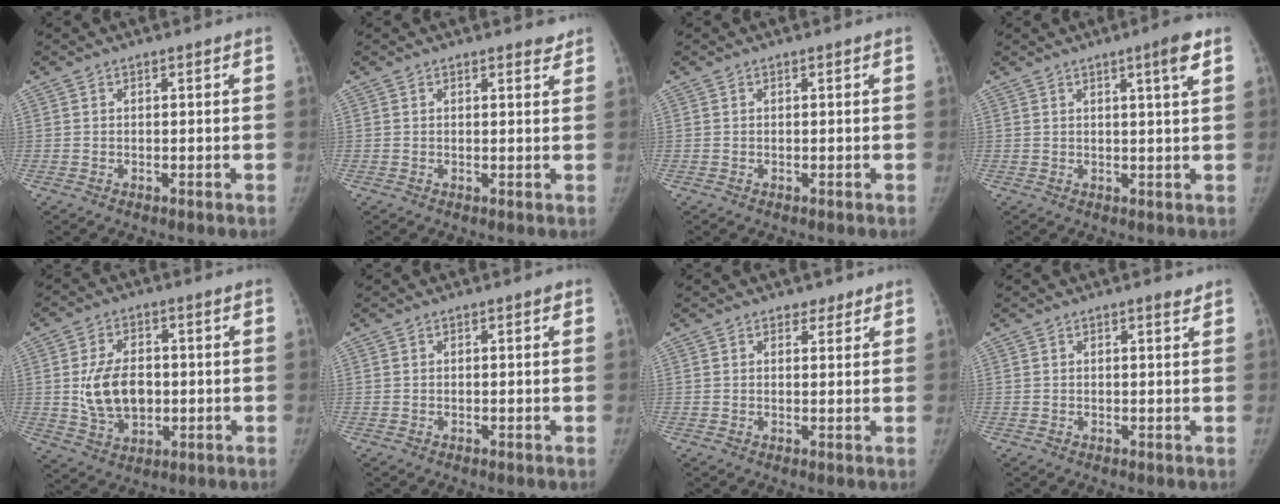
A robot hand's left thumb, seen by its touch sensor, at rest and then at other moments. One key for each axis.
{"total": 1.6, "fx": 1.5, "fy": 0.5, "fz": 0.5, "tx": 0.001, "ty": -0.011, "tz": 0.015}
{"total": 0.0}
{"total": 4.2, "fx": 2.2, "fy": 0.0, "fz": 3.6, "tx": -0.051, "ty": -0.012, "tz": 0.031}
{"total": 10.3, "fx": 0.0, "fy": 6.9, "fz": 7.7, "tx": -0.119, "ty": -0.002, "tz": 0.007}
{"total": 0.5, "fx": 0.3, "fy": 0.2, "fz": 0.4, "tx": -0.007, "ty": 0.000, "tz": 0.002}
{"total": 2.2, "fx": 1.7, "fy": 1.3, "fz": 0.6, "tx": 0.006, "ty": -0.010, "tz": 0.020}
{"total": 1.3, "fx": 1.0, "fy": 0.2, "fz": 0.8, "tx": -0.011, "ty": -0.007, "tz": 0.015}